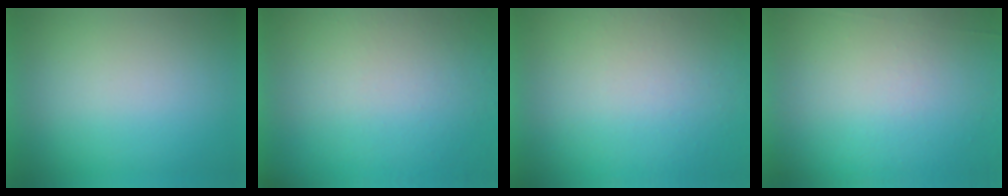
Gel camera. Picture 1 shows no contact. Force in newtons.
{"total": 5.0}
{"total": 9.4}
{"total": 5.8}